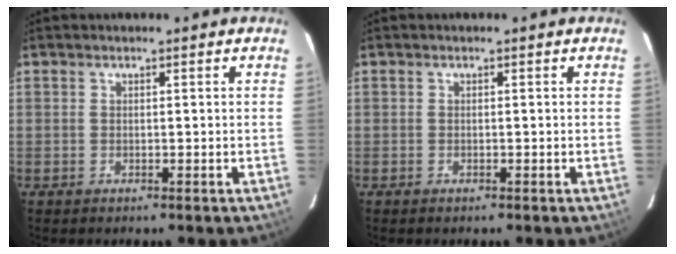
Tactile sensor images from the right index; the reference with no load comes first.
{"total": 0.0}